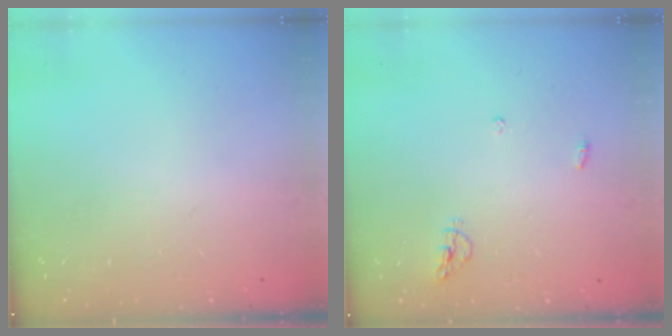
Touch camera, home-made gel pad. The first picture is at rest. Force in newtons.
{"total": 5.0, "press": 4.9, "slide": 0.2}